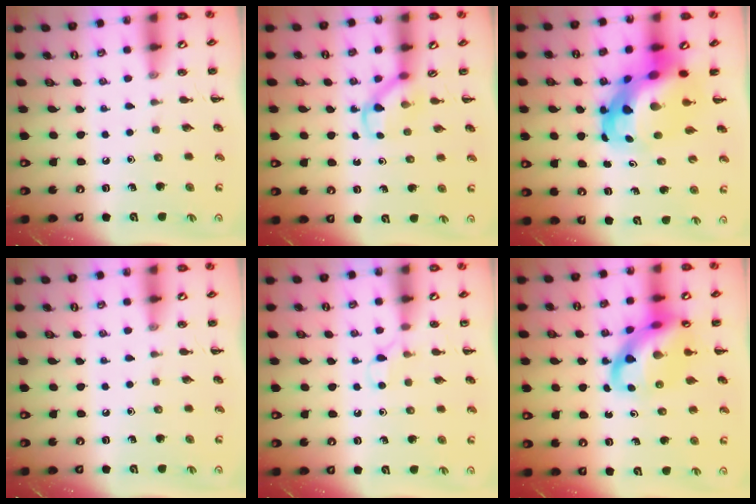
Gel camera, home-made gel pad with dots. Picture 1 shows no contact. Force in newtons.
{"total": 3.5, "press": 3.2, "slide": 1.4}
{"total": 10.3, "press": 9.8, "slide": 3.0}
{"total": 0.0}
{"total": 3.9, "press": 3.7, "slide": 1.1}
{"total": 15.2, "press": 14.7, "slide": 3.9}